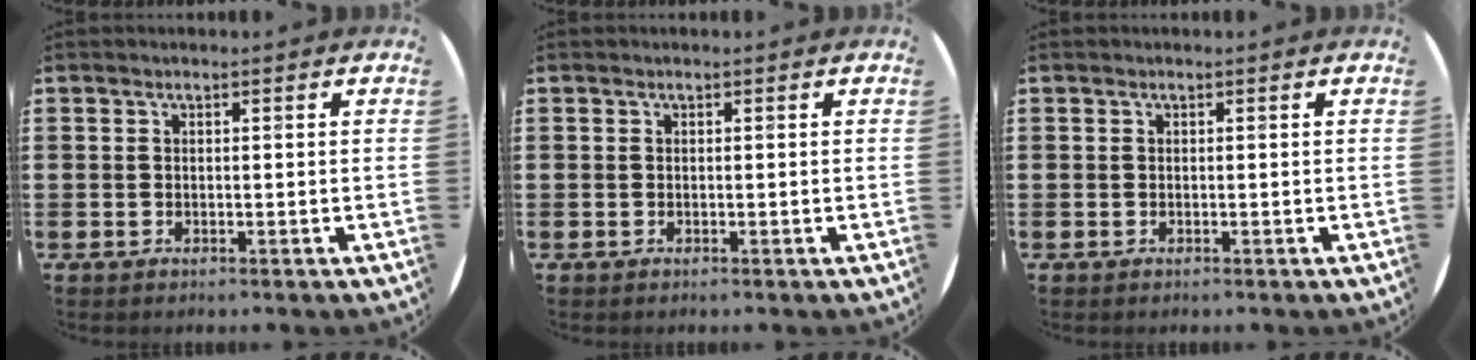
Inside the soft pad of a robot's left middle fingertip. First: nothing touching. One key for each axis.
{"total": 0.0}
{"total": 0.0}